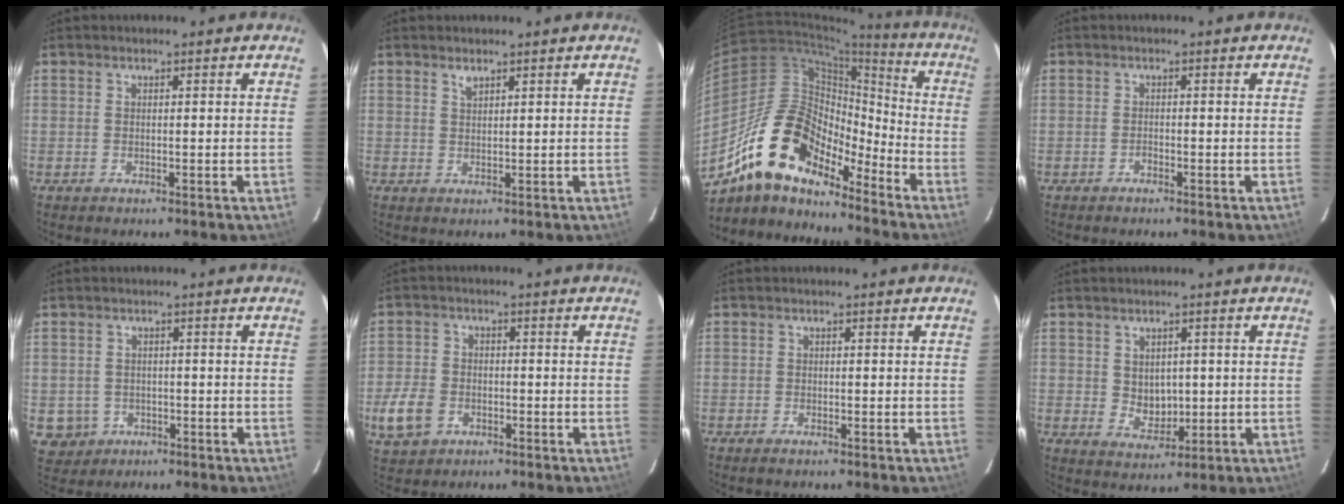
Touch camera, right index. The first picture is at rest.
{"total": 1.3, "force": [1.0, 0.4, 0.6], "torque": [-0.010, 0.001, 0.019]}
{"total": 17.8, "force": [-13.5, 7.3, 9.0], "torque": [-0.162, 0.002, -0.252]}
{"total": 0.7, "force": [-0.6, 0.3, 0.2], "torque": [-0.004, 0.002, -0.013]}
{"total": 5.0, "force": [-1.4, 4.7, 0.7], "torque": [-0.026, 0.010, -0.010]}
{"total": 9.1, "force": [-4.1, 6.8, 4.5], "torque": [-0.120, 0.005, -0.074]}
{"total": 1.0, "force": [-0.9, 0.3, 0.2], "torque": [-0.011, 0.001, -0.019]}
{"total": 4.6, "force": [0.5, 3.8, 2.5], "torque": [-0.040, -0.001, 0.020]}